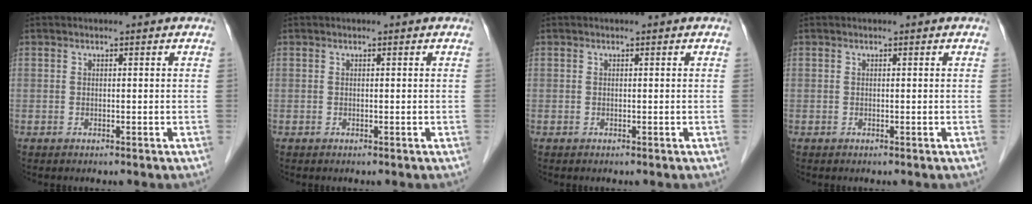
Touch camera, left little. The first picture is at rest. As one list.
[{"total": 0.0}, {"total": 0.0}, {"total": 0.0}]